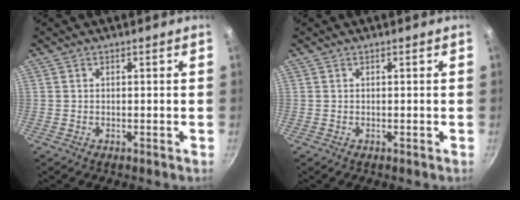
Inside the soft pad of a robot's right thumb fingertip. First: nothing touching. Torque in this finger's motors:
{"motor_torque": [0.02, 0.01, 0.02, 0.04, 0.02]}